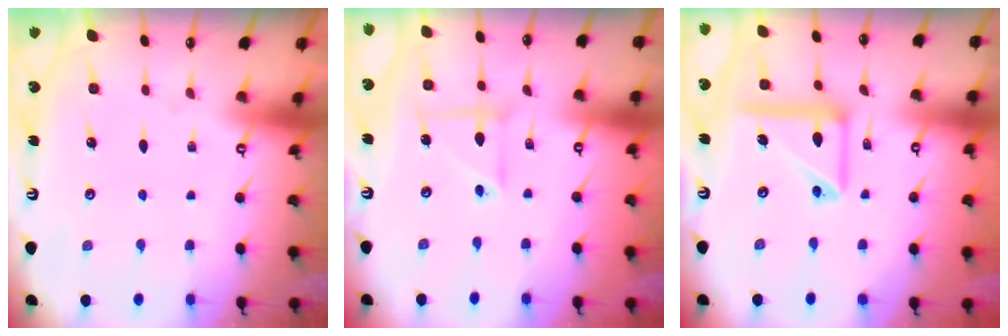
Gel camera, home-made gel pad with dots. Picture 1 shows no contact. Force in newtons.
{"total": 4.4, "press": 4.2, "slide": 1.4}
{"total": 13.6, "press": 13.5, "slide": 1.8}